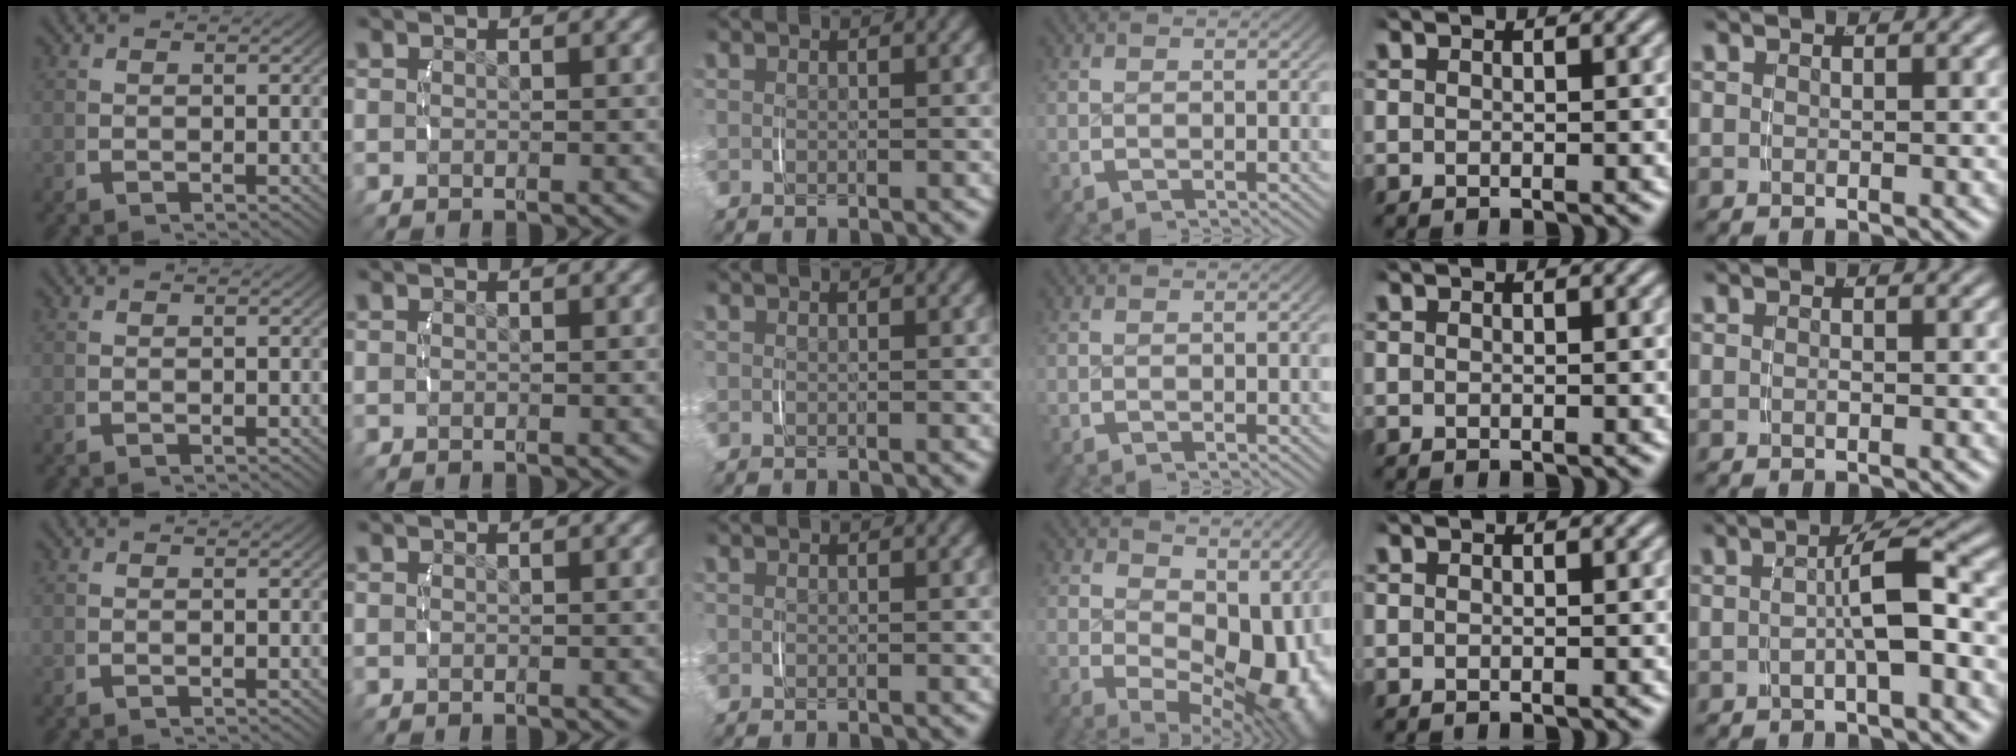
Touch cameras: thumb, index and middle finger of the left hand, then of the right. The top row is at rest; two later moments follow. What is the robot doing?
{"motion": "lift_and_place", "object": "phone"}